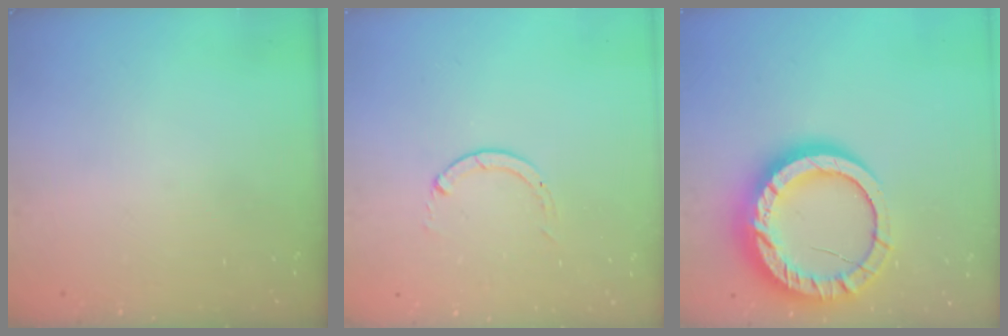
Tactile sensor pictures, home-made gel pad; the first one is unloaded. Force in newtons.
{"total": 0.6, "press": 0.5, "slide": 0.1}
{"total": 19.6, "press": 19.5, "slide": 1.8}